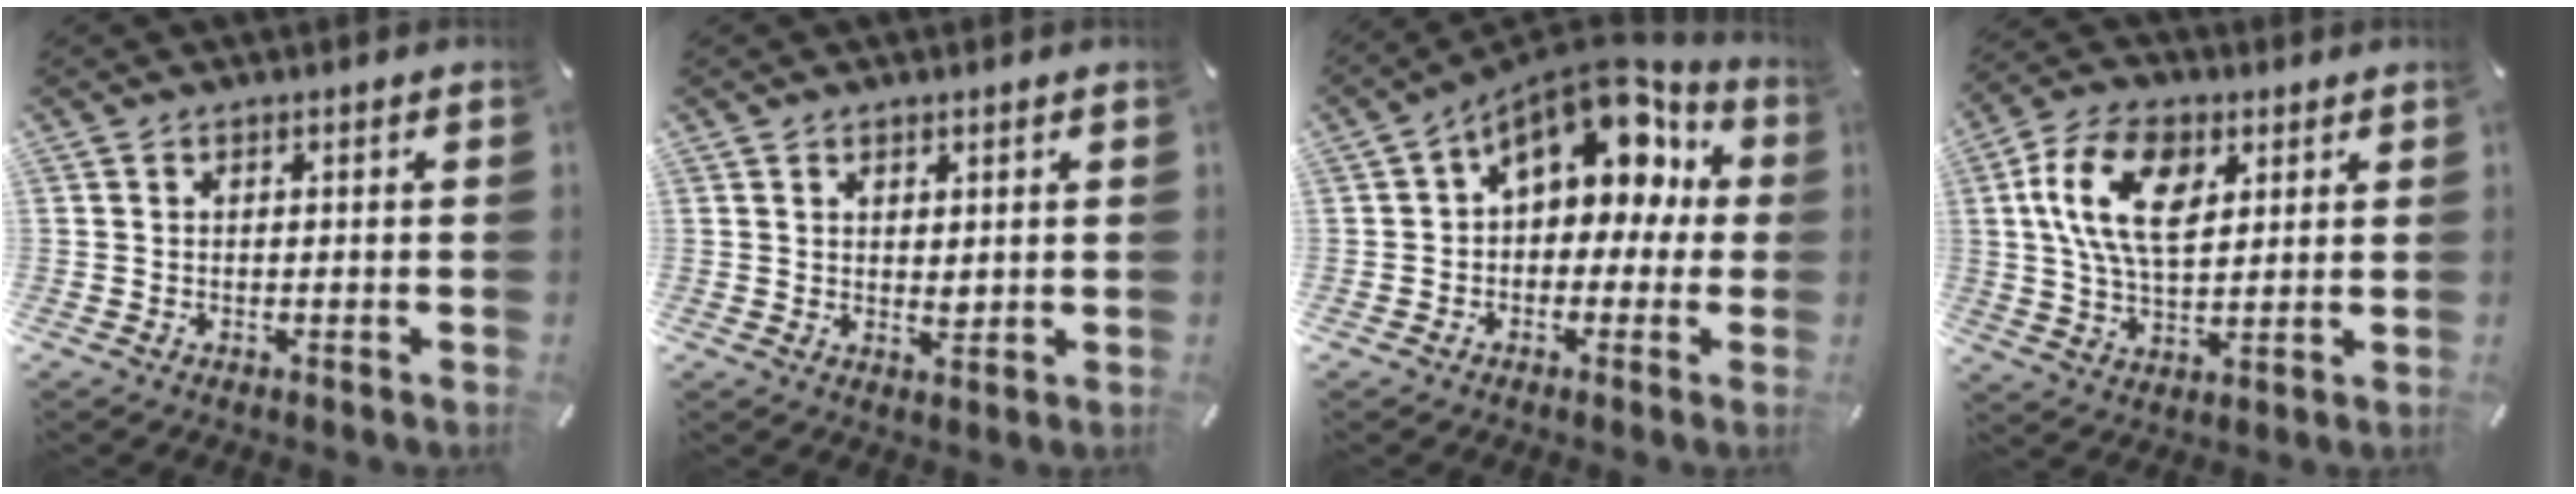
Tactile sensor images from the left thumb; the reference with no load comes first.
{"total": 2.0, "force": [1.3, 1.4, 0.6], "torque": [0.003, -0.006, 0.022]}
{"total": 13.7, "force": [7.3, 8.1, 8.2], "torque": [-0.126, -0.050, 0.129]}
{"total": 14.5, "force": [4.8, 8.9, 10.5], "torque": [-0.218, 0.009, 0.085]}